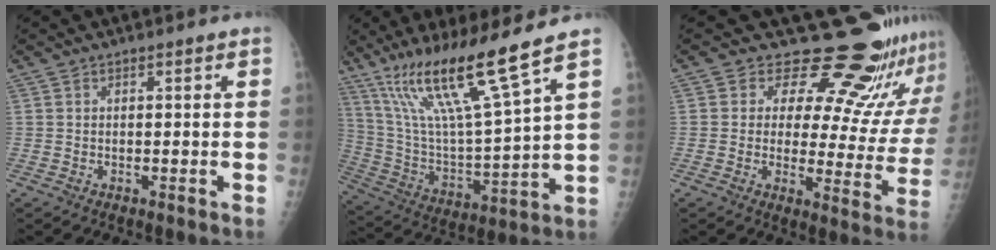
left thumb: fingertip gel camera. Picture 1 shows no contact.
{"total": 19.0, "force": [12.7, 0.6, 14.1], "torque": [-0.249, -0.061, 0.240]}
{"total": 20.1, "force": [17.6, 6.9, 6.7], "torque": [-0.033, -0.143, 0.198]}